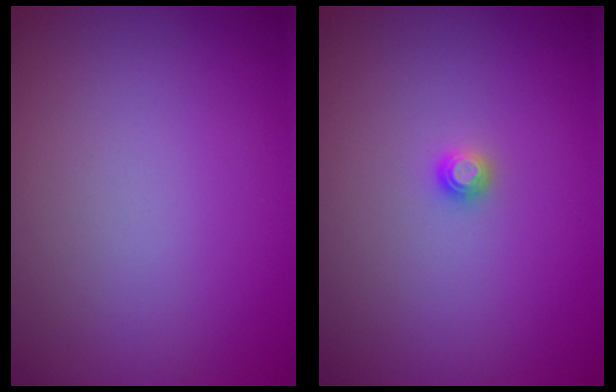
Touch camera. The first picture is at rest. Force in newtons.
{"total": 0.8, "press": 0.8, "slide": 0.1}